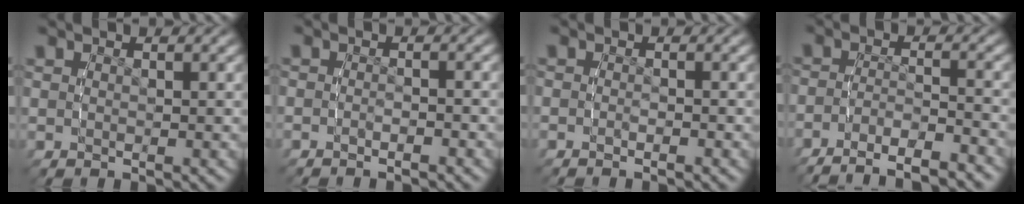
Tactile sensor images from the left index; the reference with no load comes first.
{"total": 1.6, "force": [-1.4, 0.7, 0.3], "torque": [-0.013, 0.007, -0.031]}
{"total": 1.2, "force": [-1.0, 0.6, 0.2], "torque": [-0.011, 0.002, -0.022]}
{"total": 7.4, "force": [-6.7, 2.3, 2.4], "torque": [-0.041, -0.019, -0.106]}